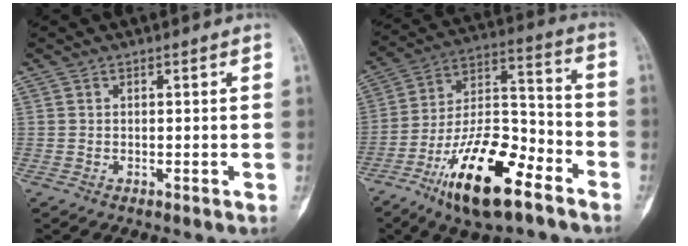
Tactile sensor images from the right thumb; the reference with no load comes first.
{"total": 20.2, "force": [-11.7, 7.3, 14.8], "torque": [-0.259, 0.073, -0.209]}